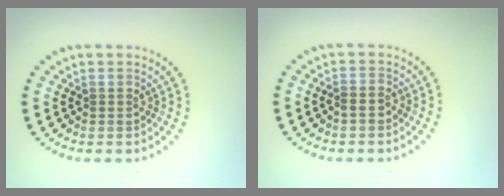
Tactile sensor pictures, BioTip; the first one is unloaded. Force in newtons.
{"total": 0.7, "press": 0.5, "slide": 0.4}